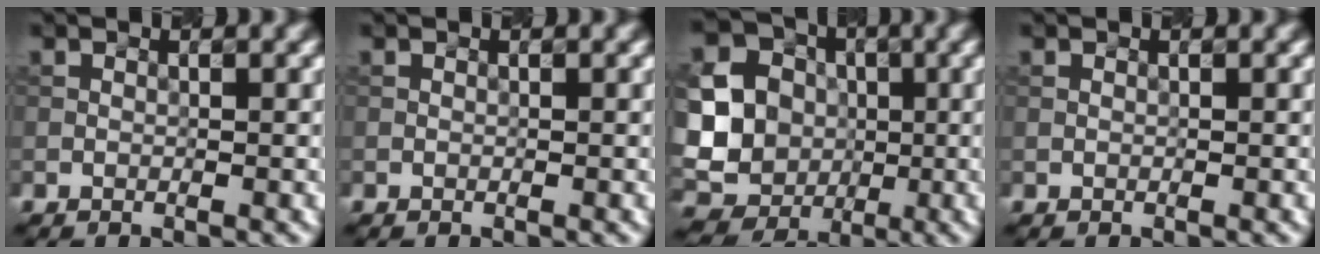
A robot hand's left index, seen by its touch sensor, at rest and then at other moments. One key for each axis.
{"total": 0.0}
{"total": 13.1, "fx": 0.0, "fy": 12.0, "fz": 5.2, "tx": -0.139, "ty": -0.002, "tz": -0.007}
{"total": 0.0}